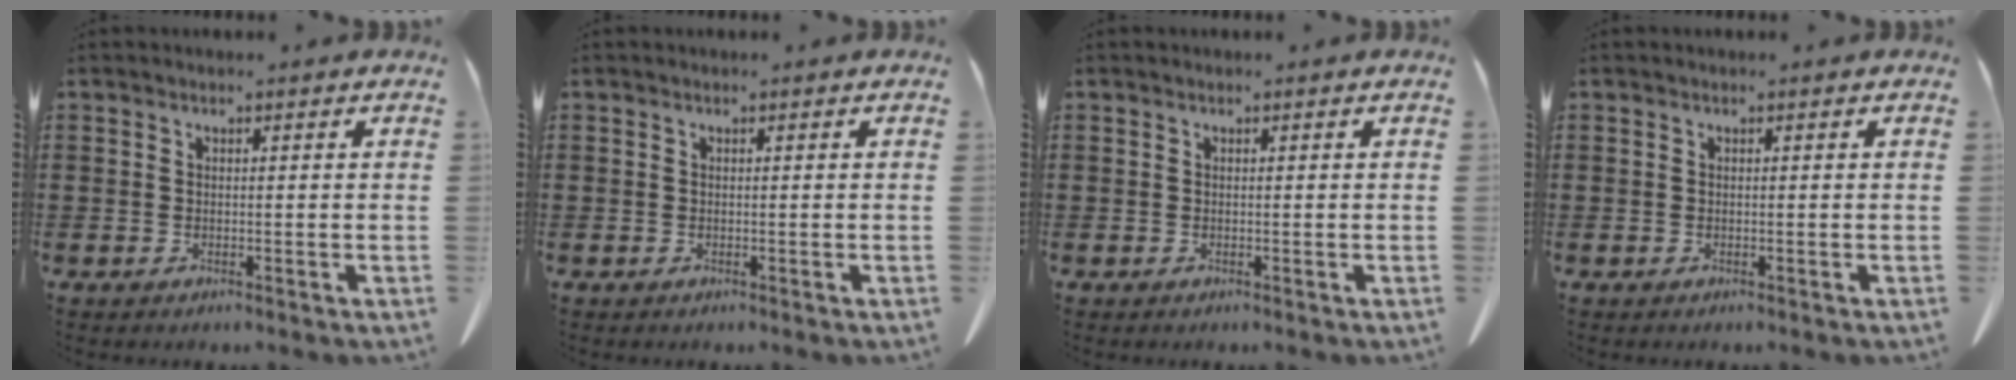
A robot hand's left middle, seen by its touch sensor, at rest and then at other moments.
{"total": 0.0}
{"total": 0.0}
{"total": 0.0}